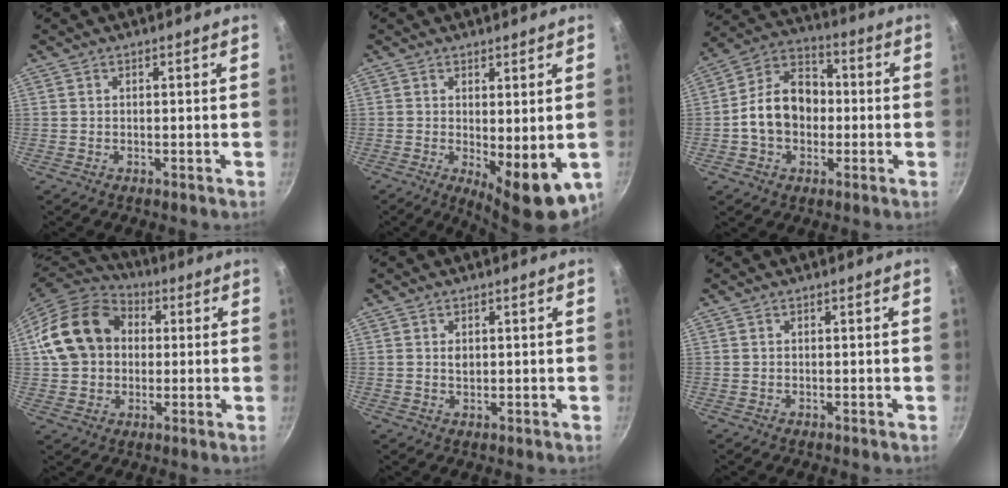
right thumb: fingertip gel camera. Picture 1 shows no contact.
{"total": 9.6, "force": [-1.3, 3.6, 8.8], "torque": [-0.104, -0.009, -0.004]}
{"total": 13.4, "force": [-1.1, 10.1, 8.7], "torque": [-0.112, 0.035, -0.035]}
{"total": 17.9, "force": [2.9, 14.4, 10.3], "torque": [-0.169, 0.034, 0.043]}
{"total": 1.5, "force": [0.3, 1.1, 1.0], "torque": [-0.013, 0.000, 0.005]}
{"total": 0.0}